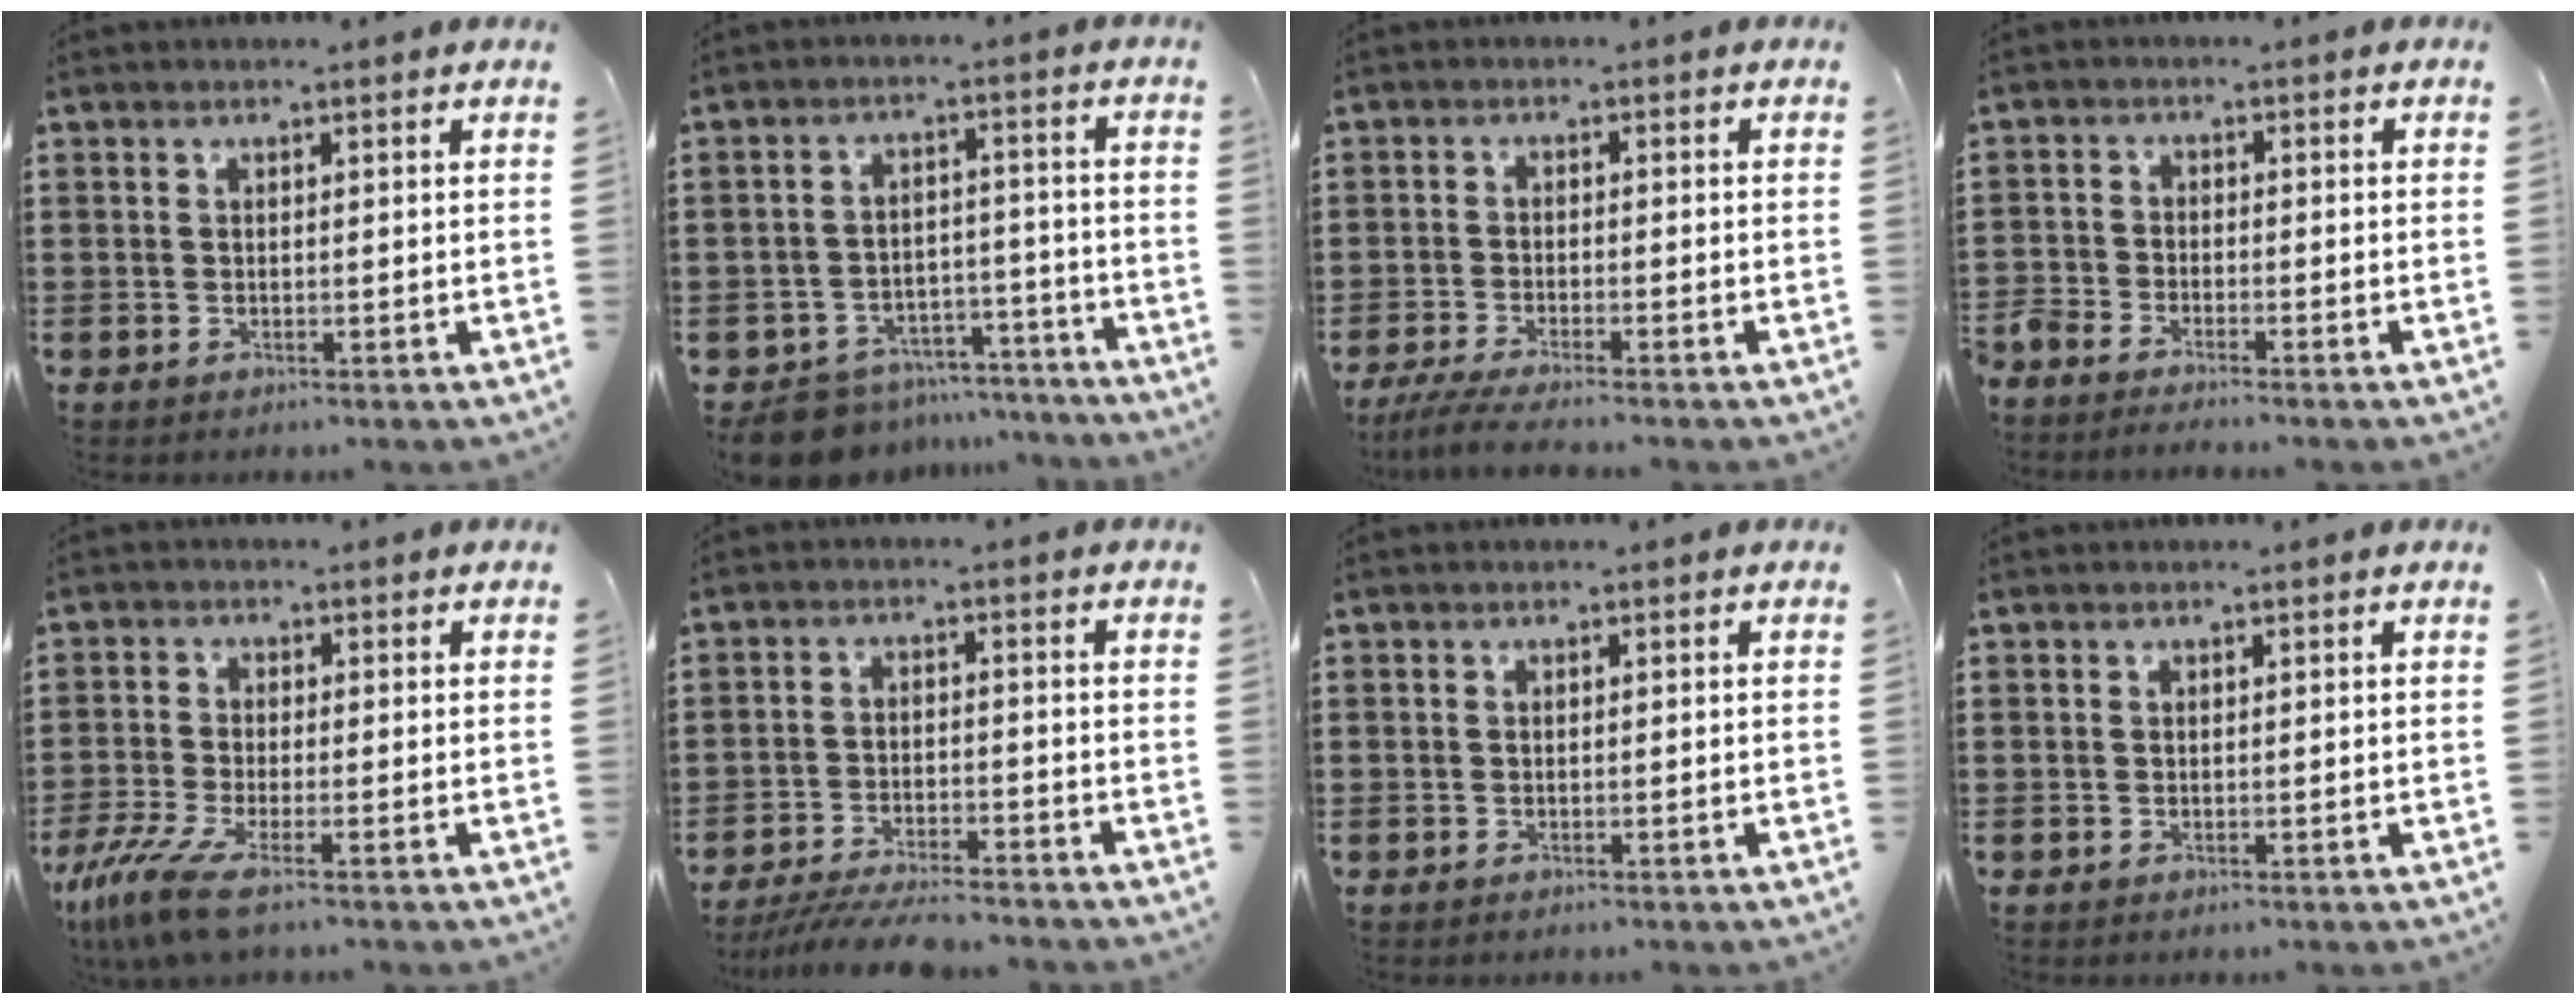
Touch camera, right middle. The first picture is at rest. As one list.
[{"total": 8.1, "force": [-7.7, 1.9, 1.2], "torque": [-0.028, 0.025, -0.152]}, {"total": 3.8, "force": [-3.4, 0.0, 1.7], "torque": [-0.050, -0.017, -0.069]}, {"total": 2.7, "force": [-2.7, 0.4, 0.1], "torque": [-0.022, -0.003, -0.062]}, {"total": 6.6, "force": [-4.4, 1.3, 4.8], "torque": [-0.120, -0.021, -0.086]}, {"total": 5.6, "force": [-5.3, 0.5, 1.7], "torque": [-0.031, -0.002, -0.102]}, {"total": 0.0}, {"total": 0.0}]